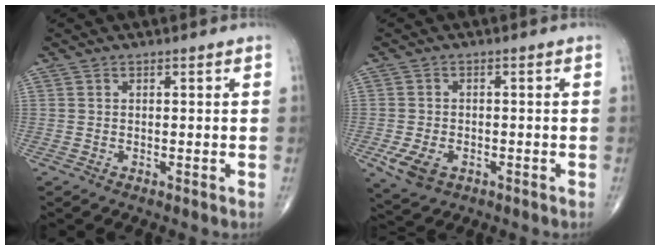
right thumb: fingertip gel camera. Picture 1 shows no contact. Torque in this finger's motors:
{"motor_torque": [0.28, 0.01, -0.07, -0.12, 0.15]}